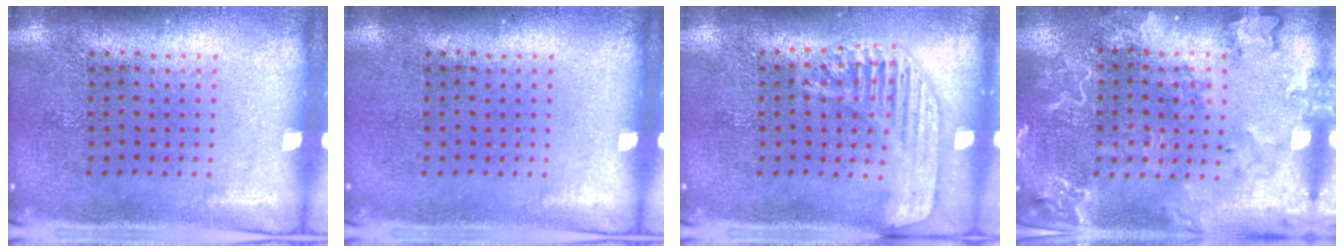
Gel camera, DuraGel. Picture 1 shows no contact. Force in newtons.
{"total": 0.0}
{"total": 1.7, "press": 1.6, "slide": 0.5}
{"total": 2.5, "press": 2.4, "slide": 0.8}